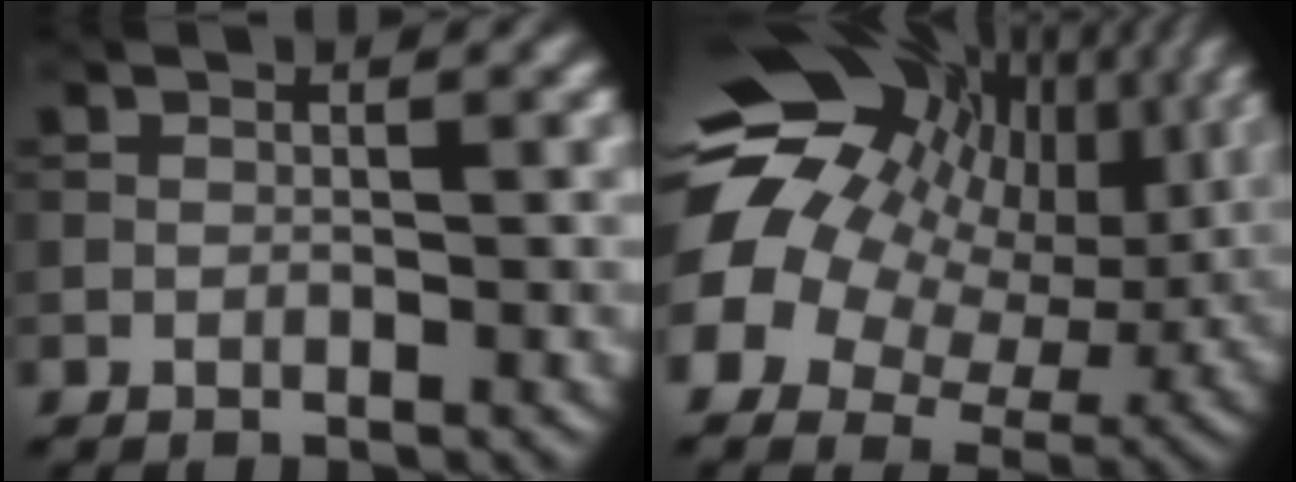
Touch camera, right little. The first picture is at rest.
{"total": 17.6, "force": [5.6, 11.9, 11.6], "torque": [-0.227, 0.020, 0.100]}